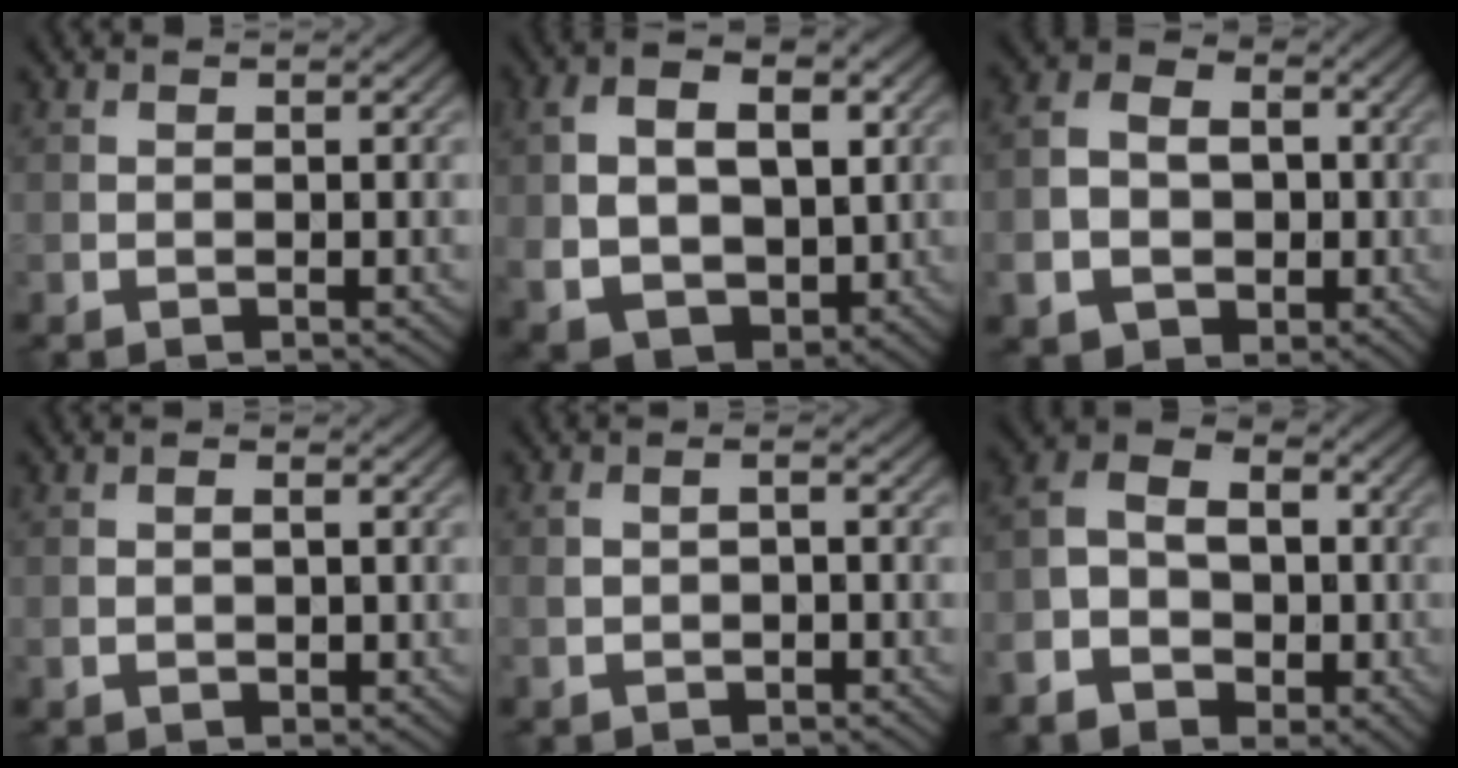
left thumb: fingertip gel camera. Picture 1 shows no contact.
{"total": 11.7, "force": [0.9, 7.3, 9.0], "torque": [-0.180, -0.002, 0.018]}
{"total": 8.8, "force": [-2.2, 7.2, 4.4], "torque": [-0.101, -0.026, -0.053]}
{"total": 2.0, "force": [-0.2, 1.2, 1.6], "torque": [-0.027, -0.002, 0.000]}
{"total": 2.2, "force": [-0.6, 1.5, 1.5], "torque": [-0.036, -0.003, -0.009]}
{"total": 9.0, "force": [-3.5, 6.7, 4.9], "torque": [-0.109, -0.024, -0.071]}